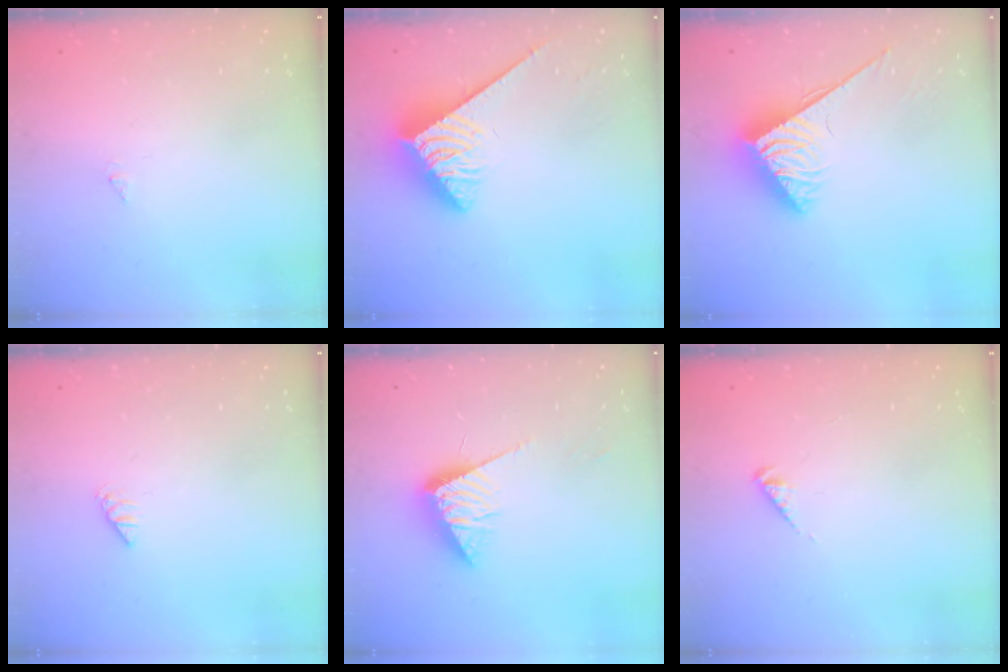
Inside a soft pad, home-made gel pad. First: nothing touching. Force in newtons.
{"total": 3.8, "press": 3.8, "slide": 0.4}
{"total": 3.9, "press": 3.9, "slide": 0.5}
{"total": 0.0}
{"total": 10.2, "press": 10.2, "slide": 0.4}
{"total": 2.3, "press": 2.2, "slide": 0.5}